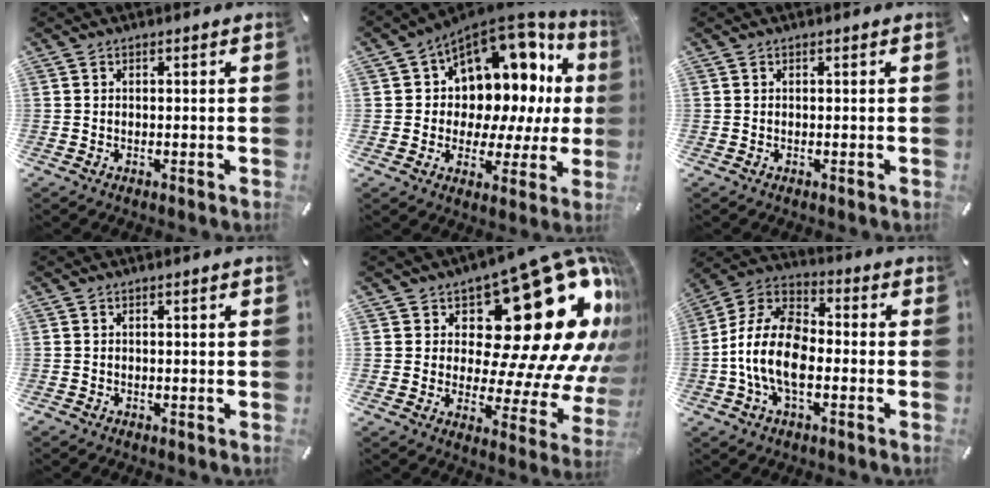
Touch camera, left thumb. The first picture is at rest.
{"total": 12.7, "force": [6.7, 8.6, 6.5], "torque": [-0.080, -0.083, 0.114]}
{"total": 0.0}
{"total": 0.8, "force": [-0.4, 0.5, 0.5], "torque": [-0.009, 0.002, -0.009]}
{"total": 29.3, "force": [12.2, 13.2, 23.1], "torque": [-0.288, -0.125, 0.225]}
{"total": 13.2, "force": [-4.5, 7.8, 9.6], "torque": [-0.212, 0.016, -0.086]}